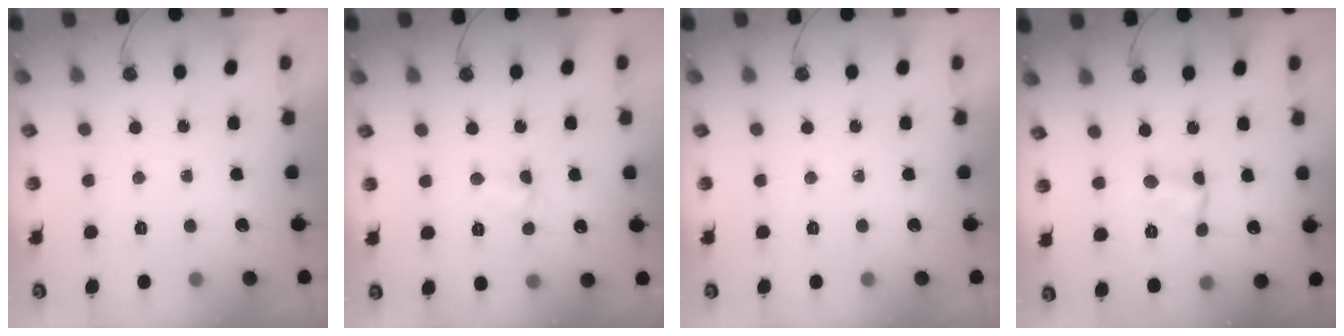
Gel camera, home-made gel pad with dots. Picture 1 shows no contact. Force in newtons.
{"total": 4.5, "press": 4.5, "slide": 0.6}
{"total": 0.0}
{"total": 1.5, "press": 1.4, "slide": 0.4}